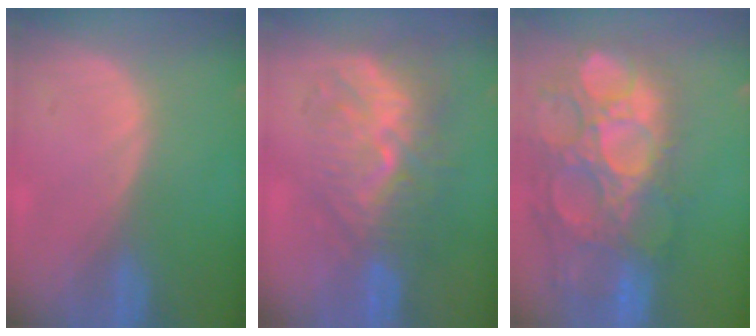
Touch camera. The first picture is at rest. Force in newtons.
{"total": 10.0, "press": 8.6, "slide": 4.9}
{"total": 15.6, "press": 12.8, "slide": 8.9}